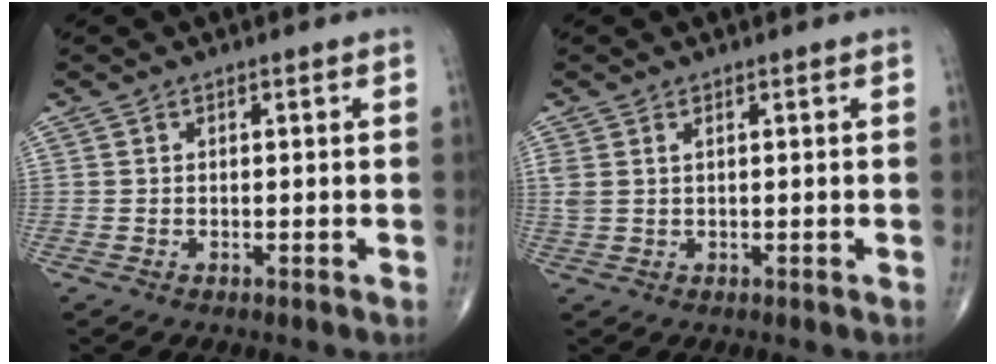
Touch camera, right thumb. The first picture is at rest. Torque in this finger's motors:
{"motor_torque": [0.05, 0.05, 0.30, 0.19, 0.03]}